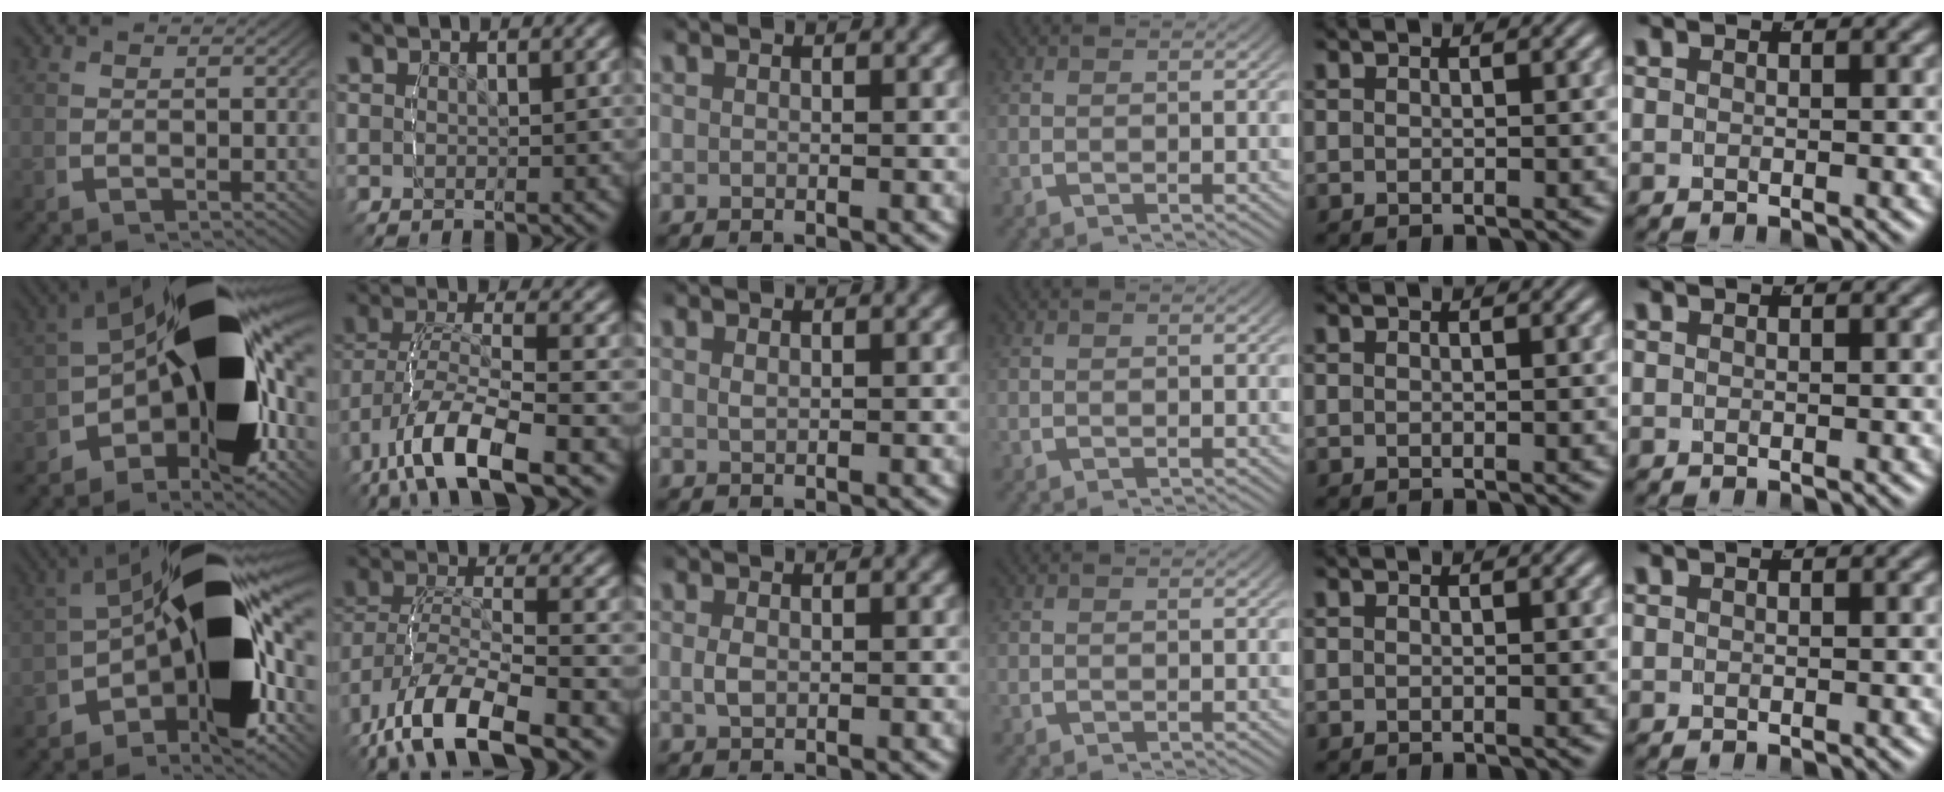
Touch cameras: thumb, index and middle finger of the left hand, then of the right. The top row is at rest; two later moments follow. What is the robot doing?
{"motion": "lift_and_place", "object": "legos"}